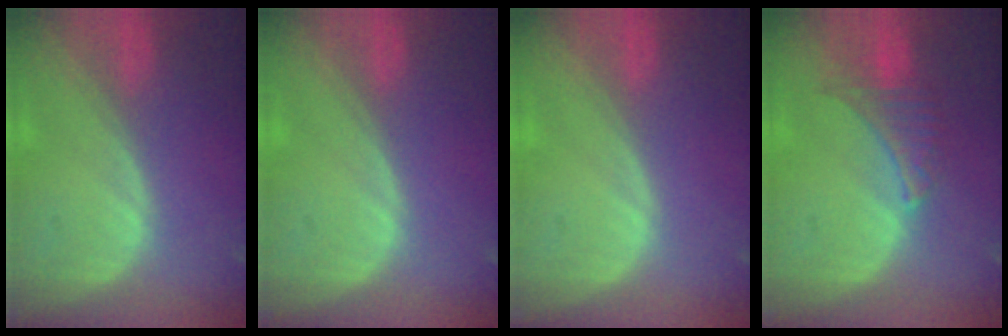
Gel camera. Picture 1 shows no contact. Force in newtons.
{"total": 0.0}
{"total": 0.0}
{"total": 5.1, "press": 5.1, "slide": 0.5}